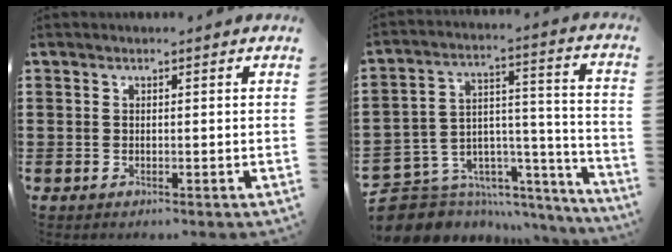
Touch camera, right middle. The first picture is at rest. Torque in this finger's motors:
{"motor_torque": [1.90, -0.23, 0.87, 0.21]}